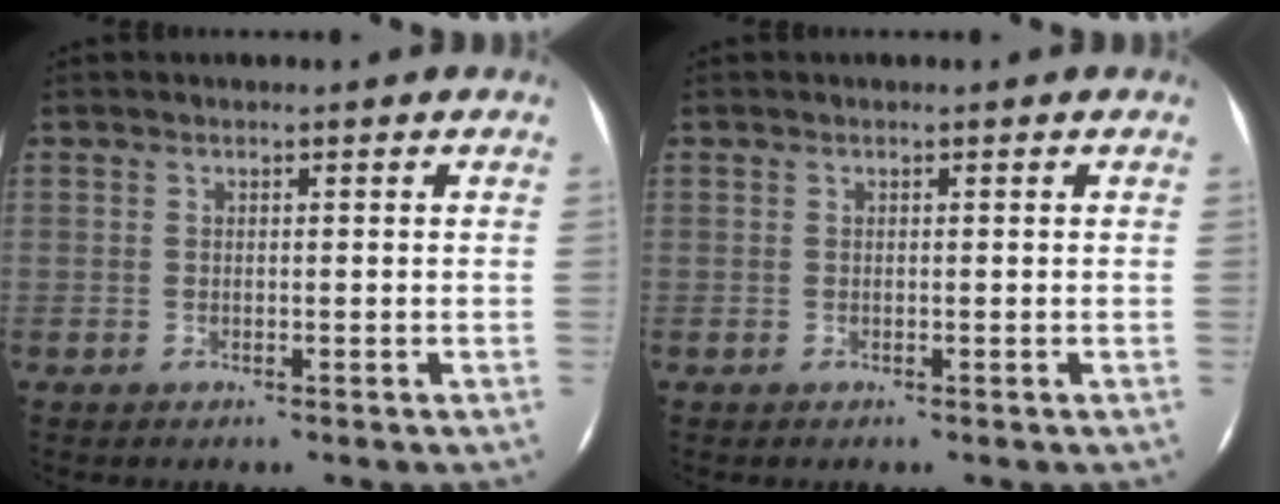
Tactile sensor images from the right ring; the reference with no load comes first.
{"total": 0.0}